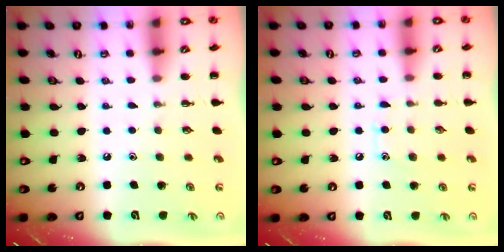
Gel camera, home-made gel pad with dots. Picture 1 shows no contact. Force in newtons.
{"total": 7.8, "press": 7.4, "slide": 2.2}